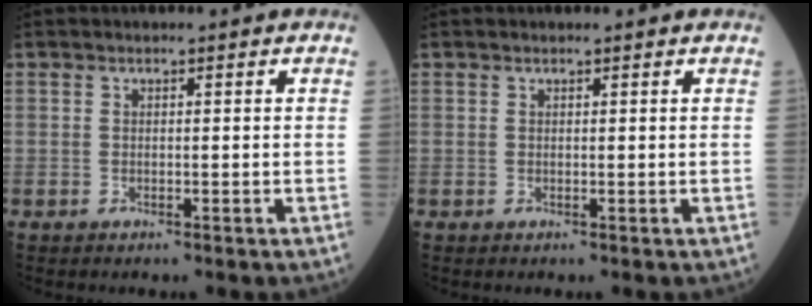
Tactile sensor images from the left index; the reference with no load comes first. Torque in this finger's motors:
{"motor_torque": [-1.74, 0.40, -0.60, -0.03]}